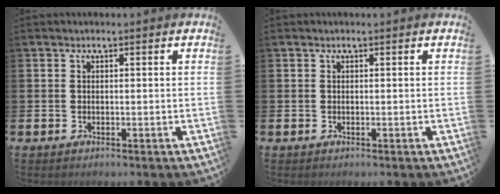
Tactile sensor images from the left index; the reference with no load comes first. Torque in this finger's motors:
{"motor_torque": [0.06, 0.06, -0.01, 0.00]}